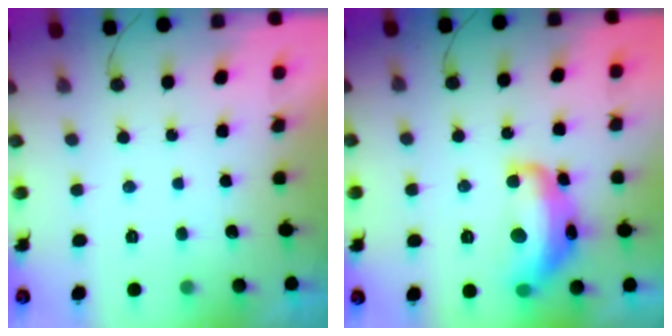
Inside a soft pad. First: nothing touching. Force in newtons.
{"total": 15.3, "press": 15.2, "slide": 0.9}